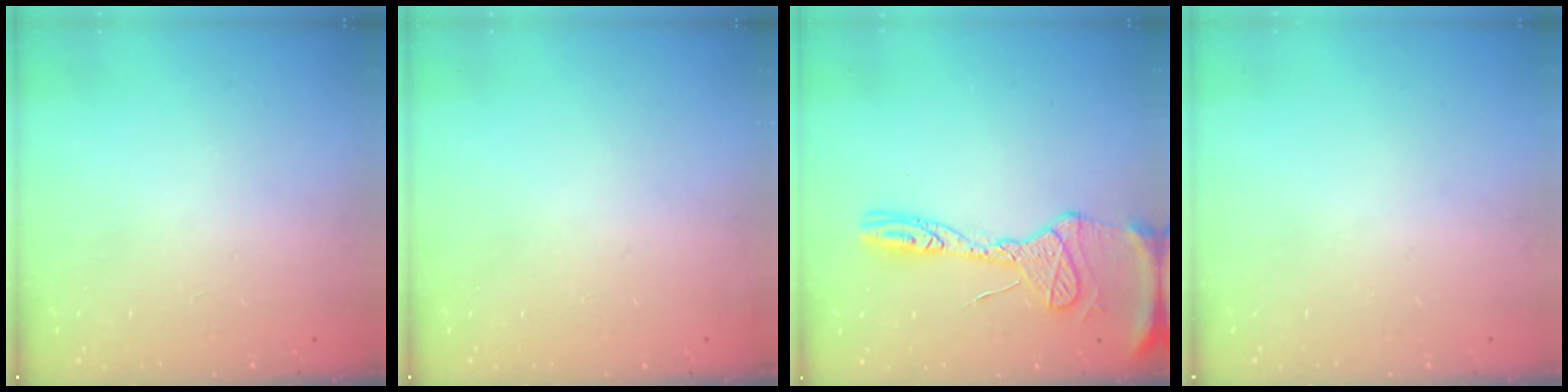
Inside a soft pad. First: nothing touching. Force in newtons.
{"total": 2.8, "press": 2.3, "slide": 1.7}
{"total": 16.0, "press": 15.9, "slide": 1.6}
{"total": 0.0}